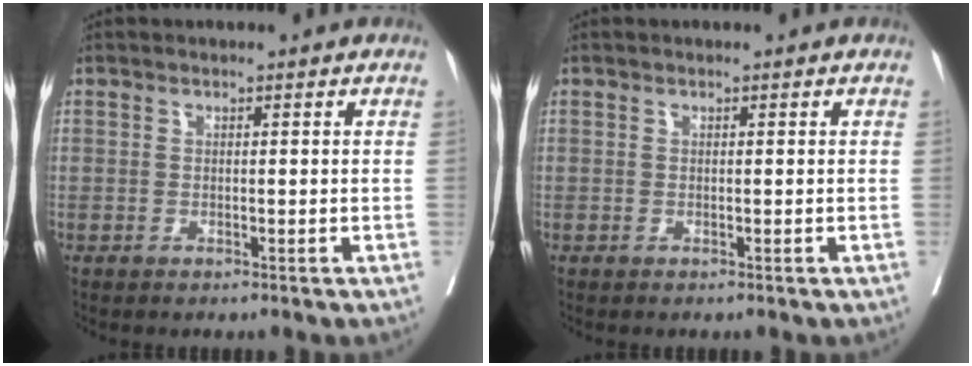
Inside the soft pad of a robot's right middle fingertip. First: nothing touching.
{"total": 0.0}